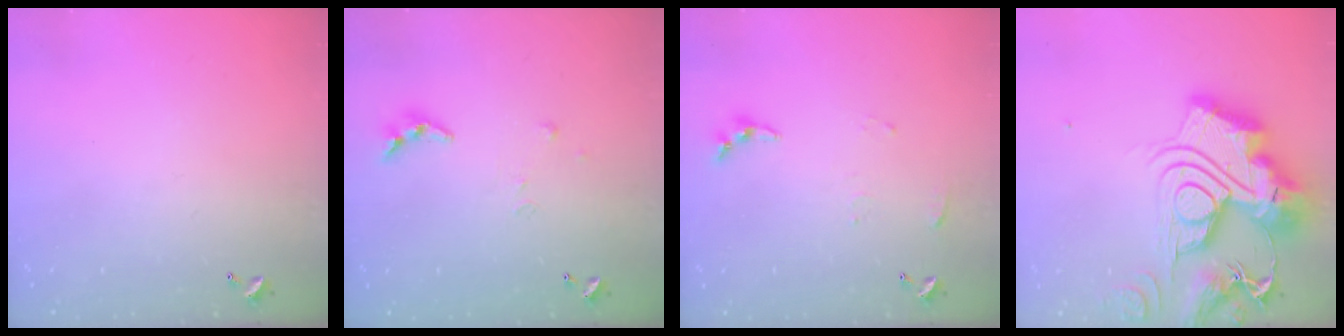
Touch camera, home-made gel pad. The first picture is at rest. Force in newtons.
{"total": 5.7, "press": 5.7, "slide": 0.4}
{"total": 4.3, "press": 4.3, "slide": 0.5}
{"total": 0.6, "press": 0.6, "slide": 0.0}